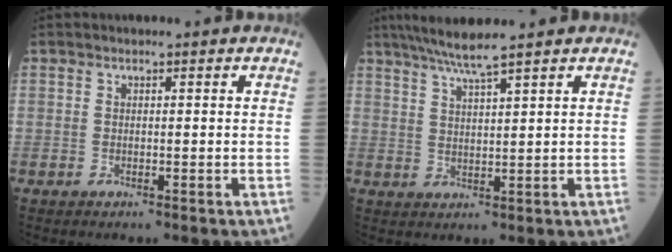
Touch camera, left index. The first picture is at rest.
{"total": 5.7, "force": [4.7, -1.2, 3.0], "torque": [-0.058, 0.003, 0.091]}